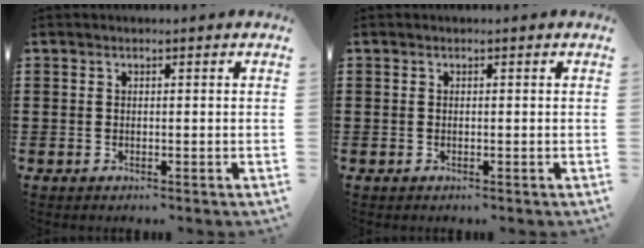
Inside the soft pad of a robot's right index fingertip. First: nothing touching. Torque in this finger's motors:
{"motor_torque": [0.00, 2.14, 0.00, 0.00]}